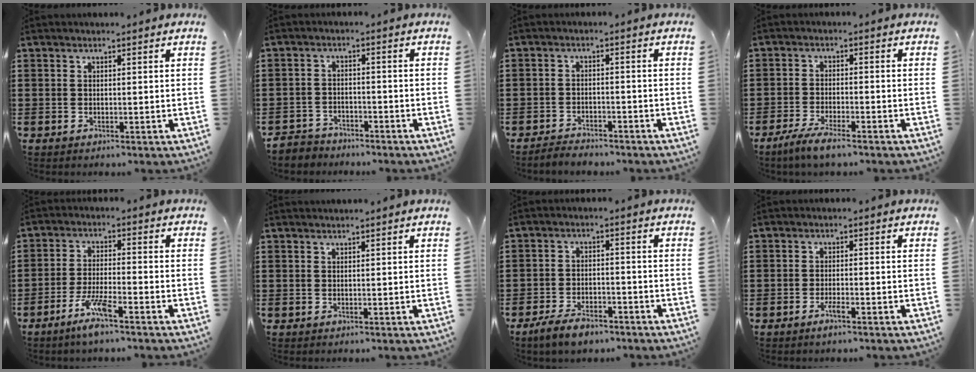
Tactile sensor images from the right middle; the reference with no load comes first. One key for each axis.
{"total": 3.2, "fx": -3.1, "fy": 0.8, "fz": -0.4, "tx": -0.001, "ty": -0.002, "tz": -0.069}
{"total": 2.9, "fx": -2.8, "fy": 0.6, "fz": -0.2, "tx": -0.003, "ty": 0.000, "tz": -0.062}
{"total": 4.3, "fx": -3.6, "fy": 0.4, "fz": 2.3, "tx": -0.050, "ty": -0.008, "tz": -0.071}
{"total": 5.7, "fx": -3.8, "fy": 0.6, "fz": 4.2, "tx": -0.094, "ty": -0.007, "tz": -0.072}
{"total": 0.6, "fx": 0.6, "fy": -0.1, "fz": 0.1, "tx": -0.003, "ty": -0.001, "tz": 0.013}
{"total": 4.6, "fx": -3.8, "fy": 1.7, "fz": 2.1, "tx": -0.047, "ty": 0.003, "tz": -0.076}
{"total": 1.9, "fx": -1.2, "fy": 0.2, "fz": 1.4, "tx": -0.033, "ty": -0.004, "tz": -0.024}